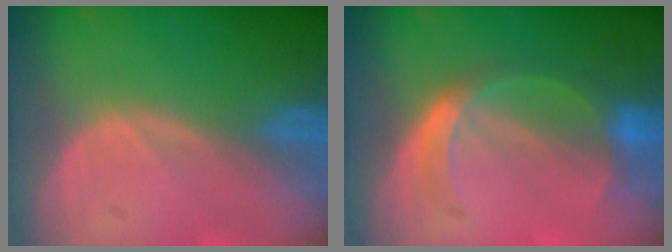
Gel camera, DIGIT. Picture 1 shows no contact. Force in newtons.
{"total": 5.6, "press": 5.3, "slide": 1.9}